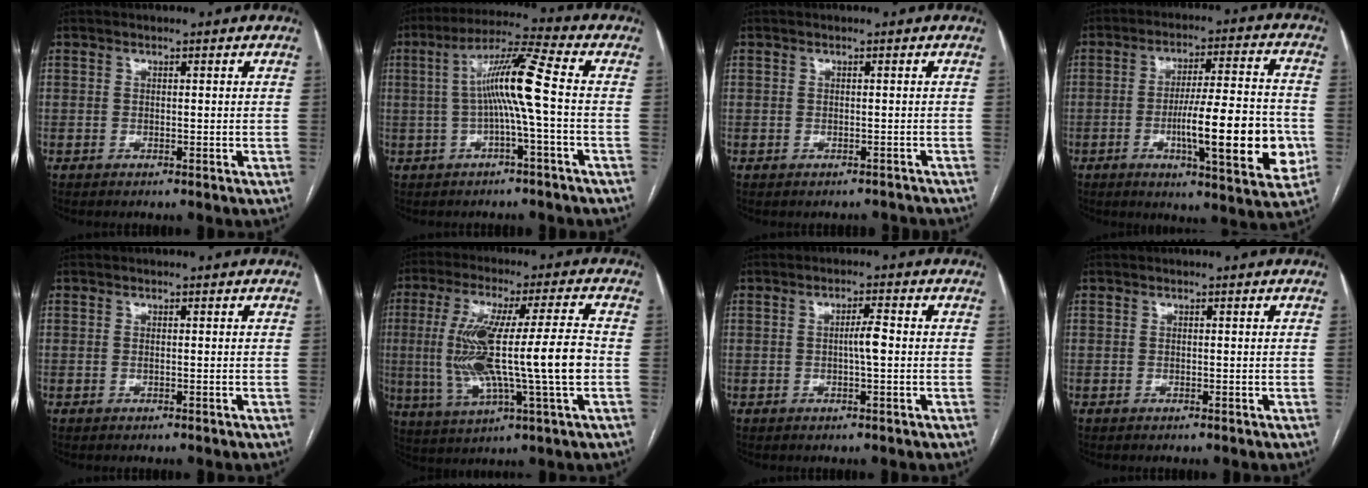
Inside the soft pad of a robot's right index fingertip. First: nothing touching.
{"total": 9.3, "force": [-0.4, -1.0, 9.2], "torque": [-0.170, 0.021, -0.007]}
{"total": 1.7, "force": [-1.4, 0.9, -0.1], "torque": [0.004, 0.004, -0.016]}
{"total": 17.2, "force": [-4.0, 2.4, 16.6], "torque": [-0.238, -0.001, -0.055]}
{"total": 0.0}
{"total": 17.5, "force": [-1.0, 1.0, 17.5], "torque": [-0.337, 0.008, -0.014]}
{"total": 2.8, "force": [-0.2, 0.1, 2.8], "torque": [-0.049, 0.002, -0.003]}
{"total": 0.0}